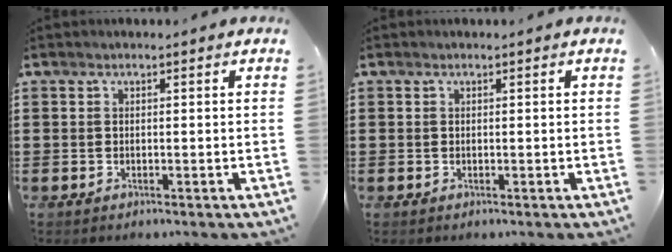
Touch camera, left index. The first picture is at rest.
{"total": 0.0}